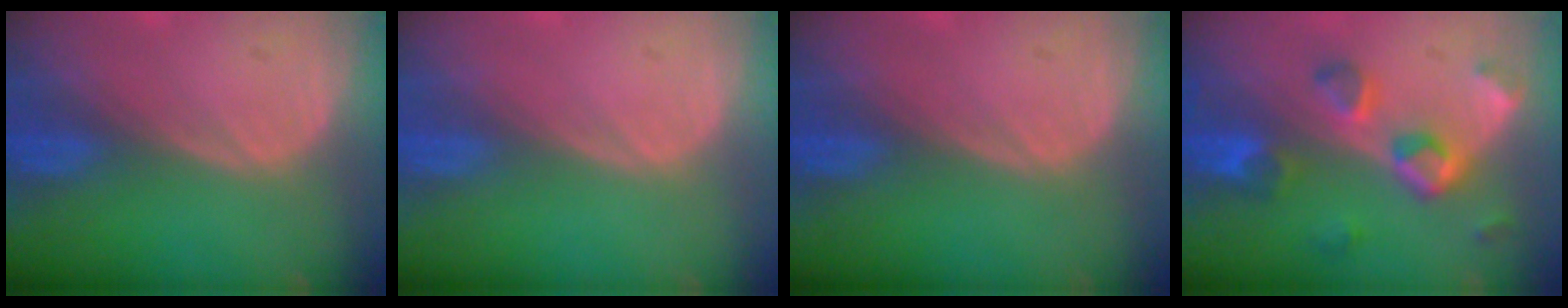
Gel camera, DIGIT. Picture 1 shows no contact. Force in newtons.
{"total": 0.0}
{"total": 0.0}
{"total": 7.7, "press": 7.0, "slide": 3.1}